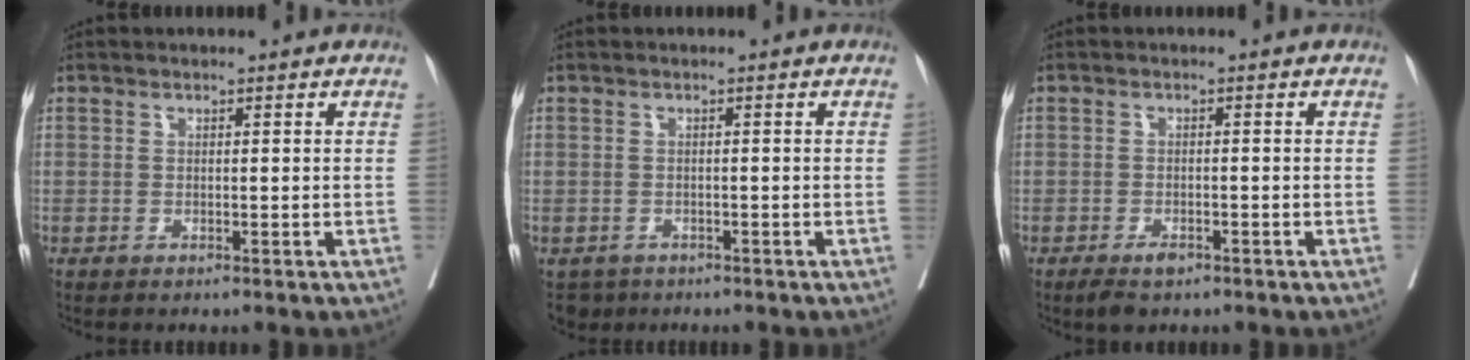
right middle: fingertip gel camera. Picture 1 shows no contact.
{"total": 3.0, "force": [-2.1, 2.1, 0.3], "torque": [0.000, 0.001, -0.033]}
{"total": 2.9, "force": [-1.9, 1.2, 1.8], "torque": [-0.032, -0.003, -0.027]}